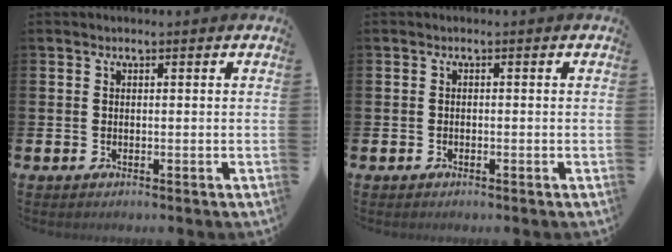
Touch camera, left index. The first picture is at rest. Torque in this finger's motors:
{"motor_torque": [-0.18, 0.02, -0.06, -0.02]}